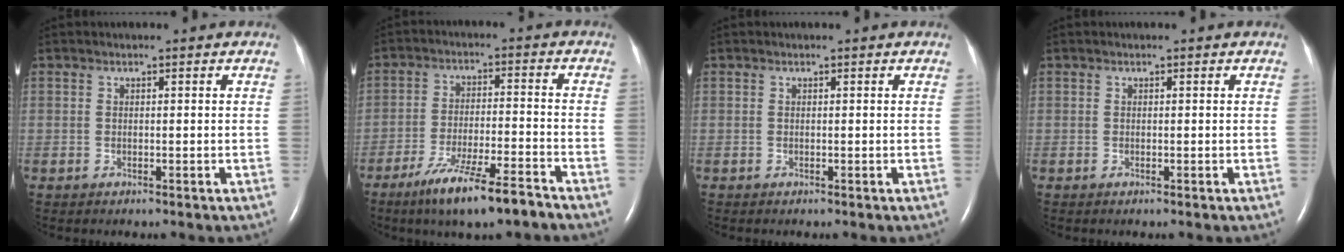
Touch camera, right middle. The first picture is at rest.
{"total": 11.5, "force": [-8.3, 0.6, 7.9], "torque": [-0.143, -0.032, -0.146]}
{"total": 0.0}
{"total": 0.0}